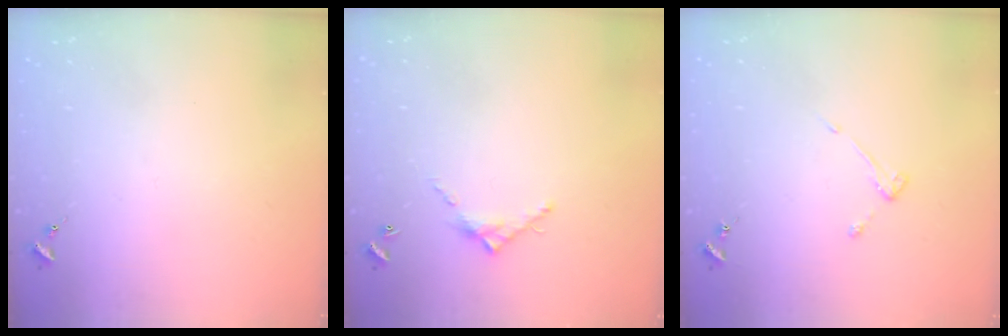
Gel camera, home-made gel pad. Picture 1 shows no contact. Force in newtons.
{"total": 7.0, "press": 7.0, "slide": 0.2}
{"total": 3.0, "press": 3.0, "slide": 0.4}